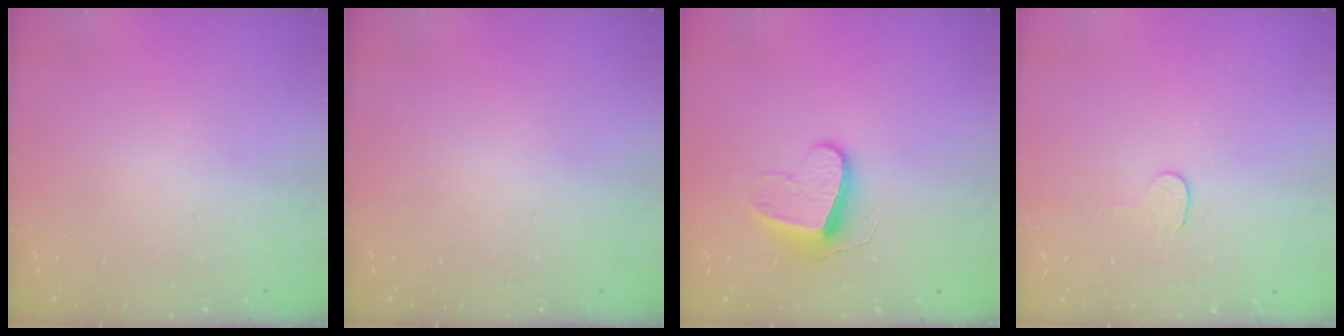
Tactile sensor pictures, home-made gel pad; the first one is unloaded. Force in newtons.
{"total": 0.0}
{"total": 9.2, "press": 9.2, "slide": 0.3}
{"total": 2.3, "press": 2.3, "slide": 0.2}